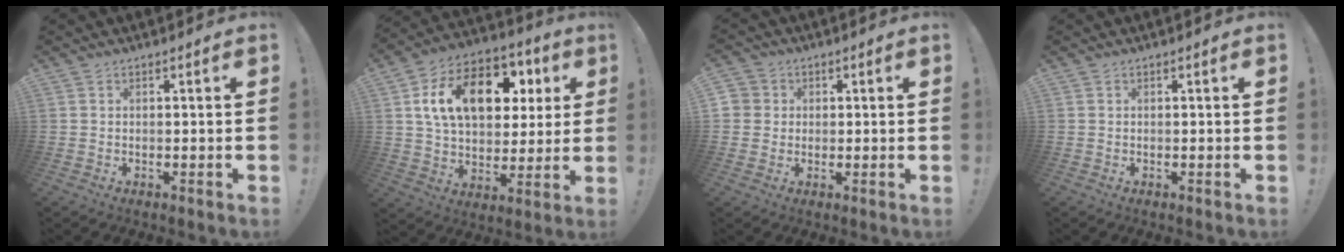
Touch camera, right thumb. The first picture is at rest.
{"total": 19.9, "force": [6.3, 12.7, 13.9], "torque": [-0.211, -0.010, 0.109]}
{"total": 4.0, "force": [0.6, 3.8, 0.7], "torque": [-0.006, 0.002, 0.009]}
{"total": 0.0}